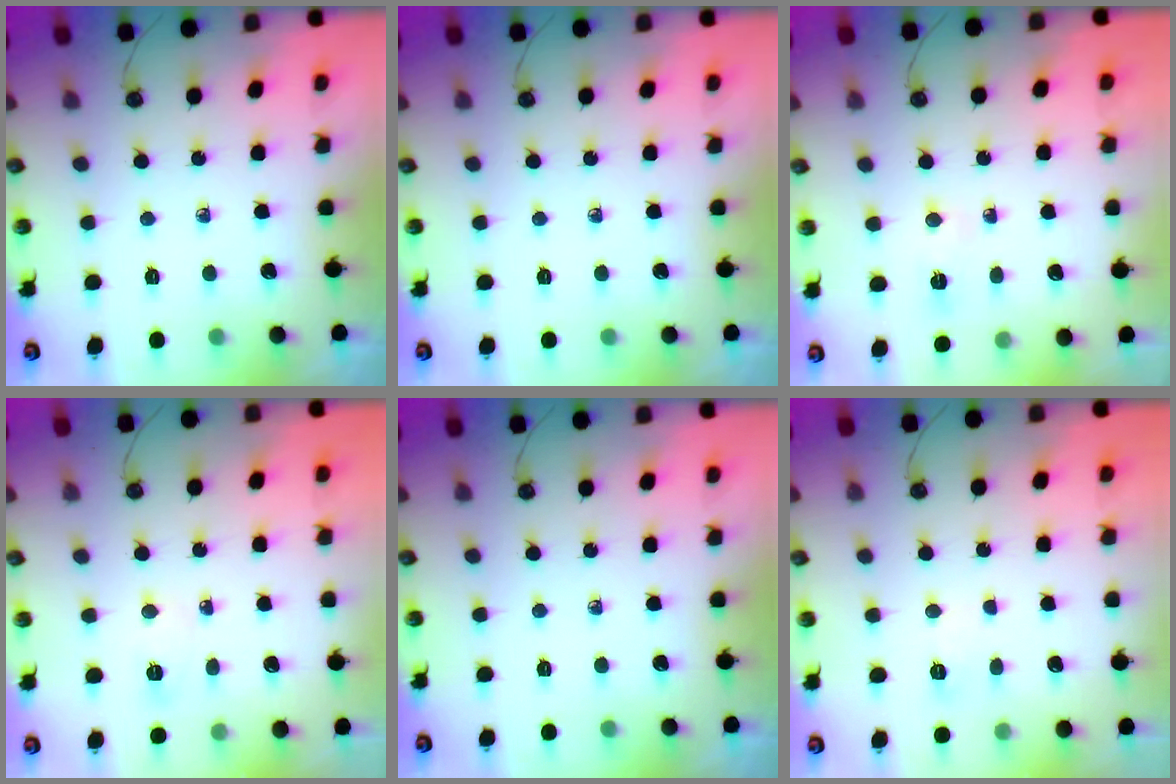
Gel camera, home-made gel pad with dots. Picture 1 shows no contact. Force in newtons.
{"total": 0.0}
{"total": 3.8, "press": 3.7, "slide": 0.5}
{"total": 4.7, "press": 4.7, "slide": 0.7}
{"total": 0.0}
{"total": 4.5, "press": 4.4, "slide": 0.5}